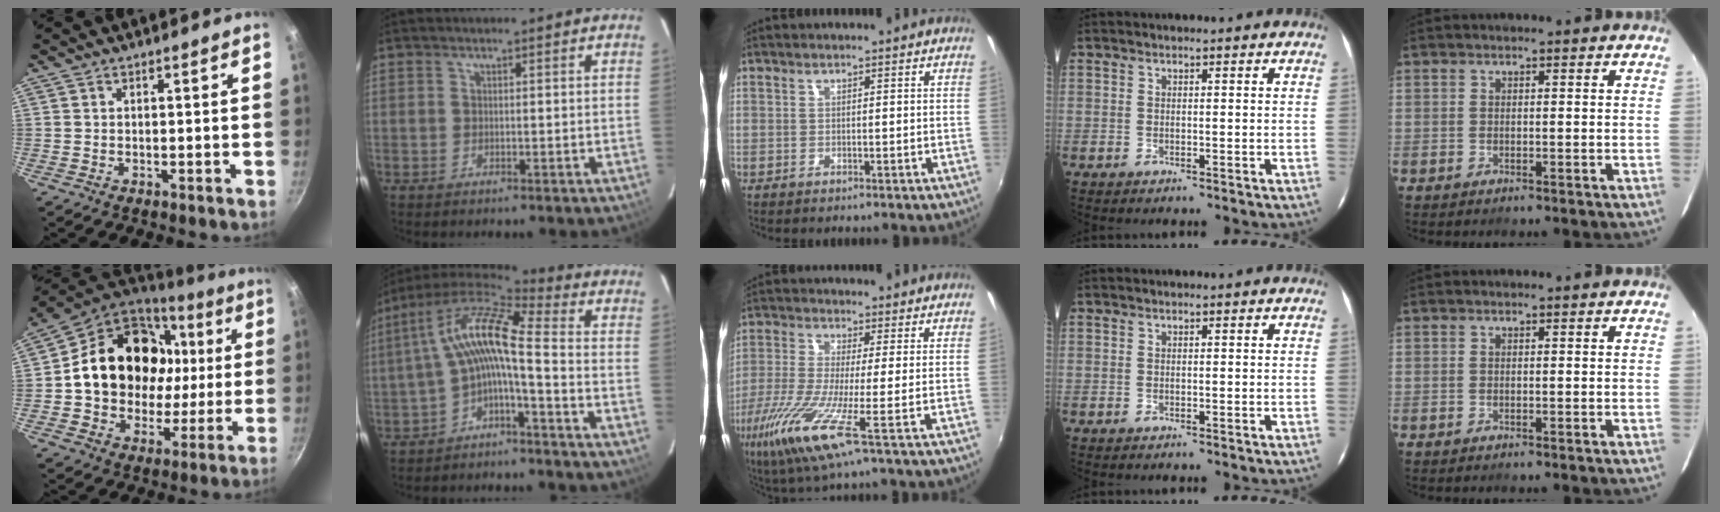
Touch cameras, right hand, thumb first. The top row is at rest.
{"thumb": {"total": 24.4, "force": [3.9, 19.4, 14.3], "torque": [-0.224, 0.030, 0.075]}, "index": {"total": 10.9, "force": [-1.4, 1.8, 10.7], "torque": [-0.217, 0.022, -0.034]}, "middle": {"total": 12.8, "force": [-5.4, 0.4, 11.6], "torque": [-0.264, -0.038, -0.108]}}